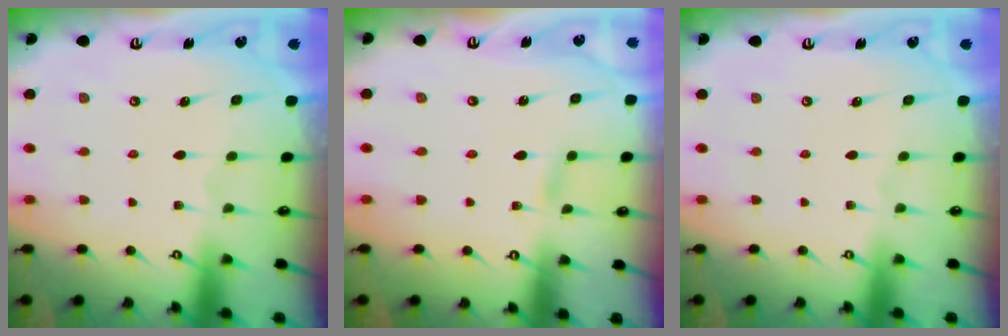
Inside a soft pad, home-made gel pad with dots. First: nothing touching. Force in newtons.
{"total": 2.2, "press": 2.2, "slide": 0.3}
{"total": 0.0}